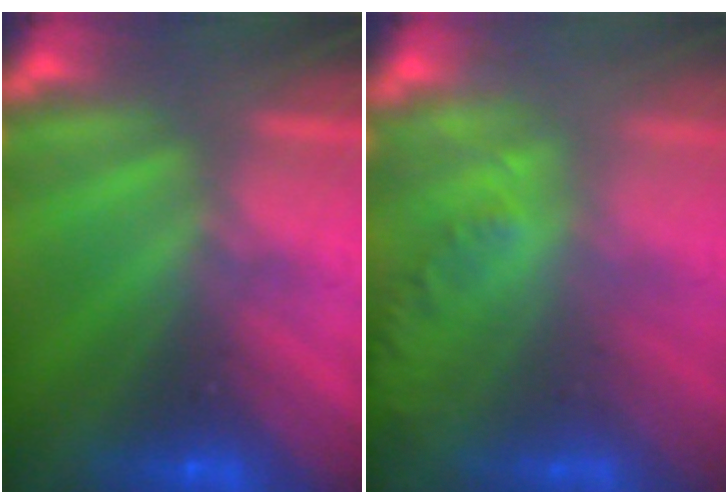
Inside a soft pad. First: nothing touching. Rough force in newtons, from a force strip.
{"total": 1.5}